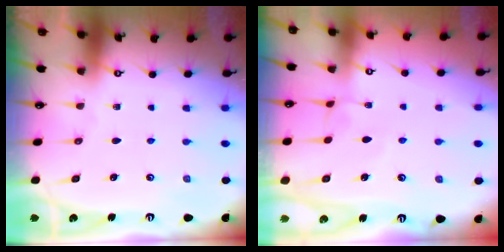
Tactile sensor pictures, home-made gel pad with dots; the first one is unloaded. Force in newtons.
{"total": 2.8, "press": 2.8, "slide": 0.2}